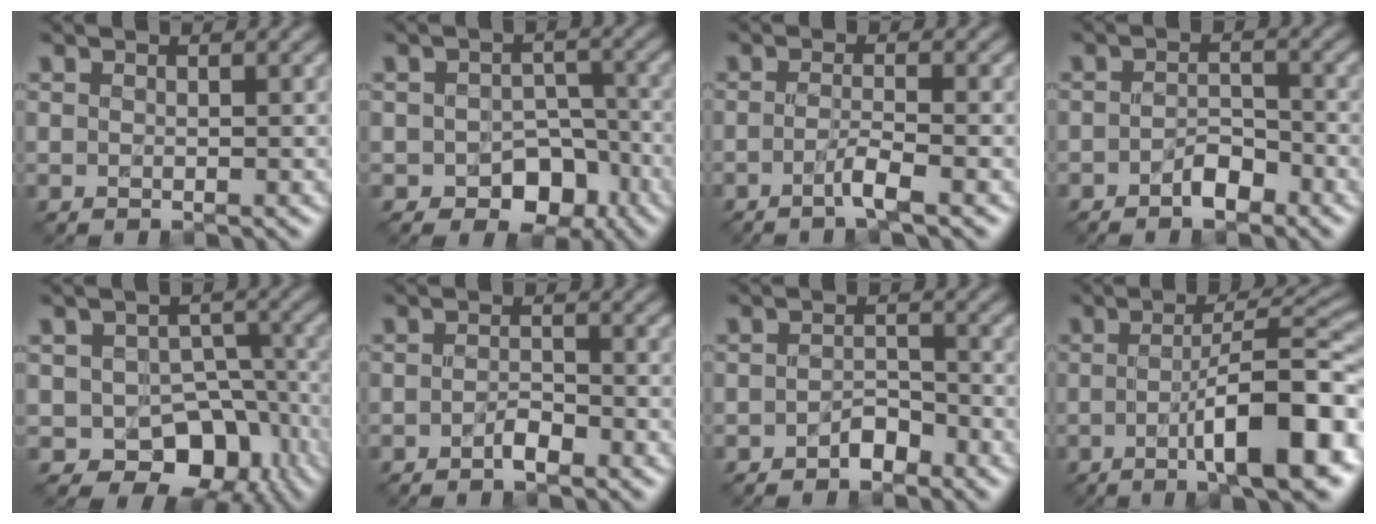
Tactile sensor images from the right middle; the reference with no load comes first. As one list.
[{"total": 5.1, "force": [-2.3, 3.6, 2.7], "torque": [-0.027, -0.005, -0.032]}, {"total": 2.2, "force": [-1.0, 0.1, 2.0], "torque": [-0.034, 0.006, -0.028]}, {"total": 2.2, "force": [-1.5, 1.0, 1.4], "torque": [-0.021, 0.011, -0.028]}, {"total": 8.3, "force": [-3.4, 5.9, 4.8], "torque": [-0.059, -0.013, -0.053]}, {"total": 1.6, "force": [-1.0, 0.5, 1.1], "torque": [-0.022, 0.006, -0.020]}, {"total": 1.8, "force": [-1.3, 0.9, 0.9], "torque": [-0.015, 0.011, -0.026]}, {"total": 10.5, "force": [-3.1, 2.4, 9.7], "torque": [-0.131, 0.012, -0.051]}]